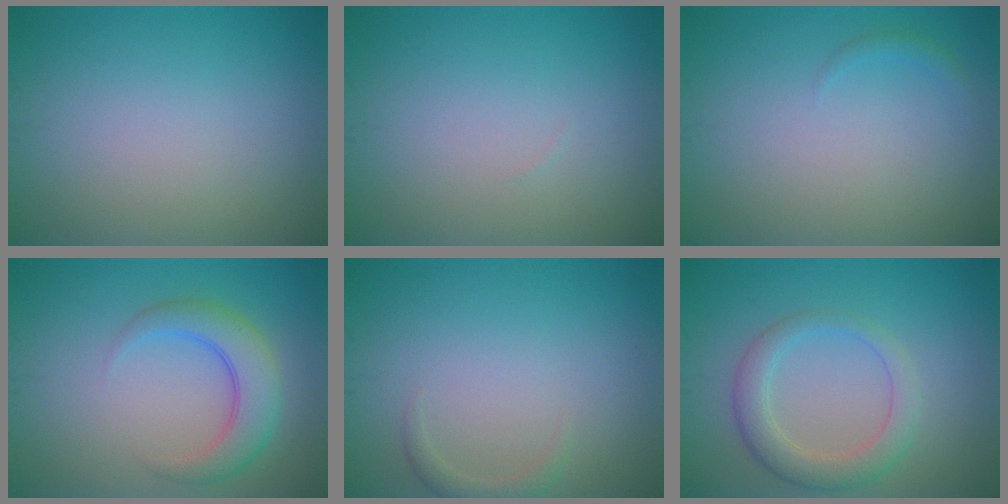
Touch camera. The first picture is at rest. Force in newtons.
{"total": 0.0}
{"total": 0.7, "press": 0.7, "slide": 0.1}
{"total": 4.3, "press": 4.3, "slide": 0.2}
{"total": 1.2, "press": 1.2, "slide": 0.2}
{"total": 3.5, "press": 3.5, "slide": 0.3}